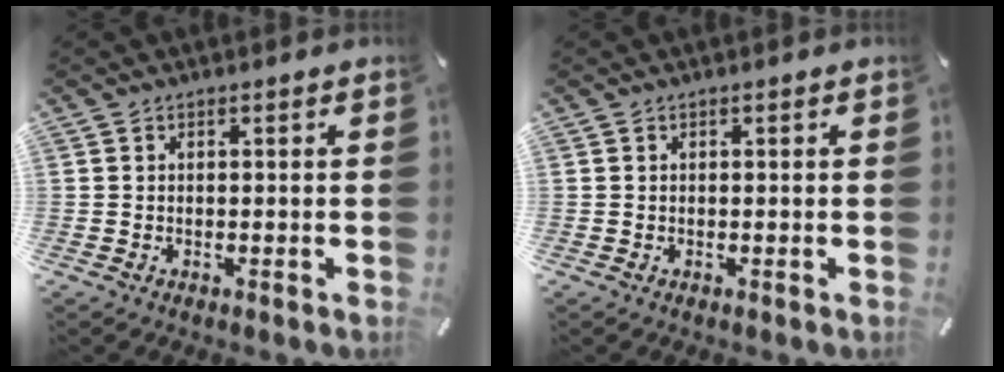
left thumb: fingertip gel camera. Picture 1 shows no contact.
{"total": 0.0}